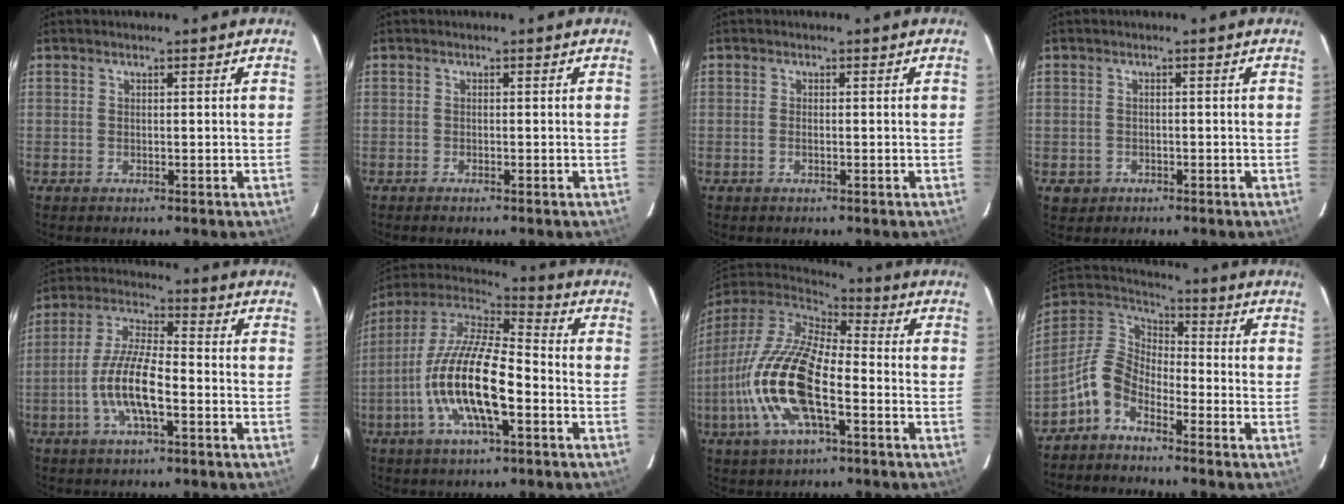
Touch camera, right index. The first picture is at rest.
{"total": 0.6, "force": [-0.6, 0.1, 0.1], "torque": [-0.002, -0.002, -0.012]}
{"total": 0.7, "force": [-0.3, 0.4, 0.6], "torque": [-0.013, 0.001, -0.006]}
{"total": 2.5, "force": [-1.0, 2.3, 0.4], "torque": [-0.012, 0.001, -0.010]}
{"total": 11.0, "force": [-3.7, 3.0, 9.9], "torque": [-0.206, 0.003, -0.071]}
{"total": 17.8, "force": [-5.6, 5.4, 16.0], "torque": [-0.316, -0.008, -0.113]}
{"total": 20.1, "force": [-6.2, 7.7, 17.5], "torque": [-0.363, -0.020, -0.127]}
{"total": 8.5, "force": [-5.2, 4.8, 4.8], "torque": [-0.104, 0.022, -0.116]}